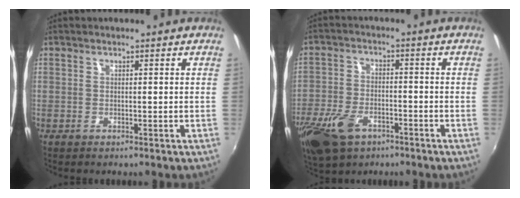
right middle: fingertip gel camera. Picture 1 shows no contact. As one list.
[{"total": 12.3, "force": [-7.0, 7.0, 7.3], "torque": [-0.178, -0.019, -0.132]}]